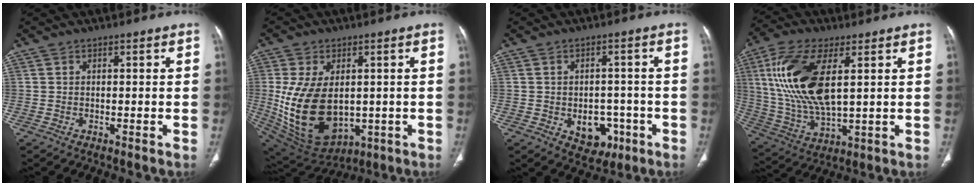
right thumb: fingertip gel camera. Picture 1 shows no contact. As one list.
[{"total": 18.4, "force": [-0.7, 11.5, 14.3], "torque": [-0.260, -0.013, 0.024]}, {"total": 7.5, "force": [-2.5, 5.5, 4.4], "torque": [-0.028, 0.018, -0.021]}, {"total": 18.4, "force": [4.3, 8.1, 16.0], "torque": [-0.335, -0.015, 0.089]}]